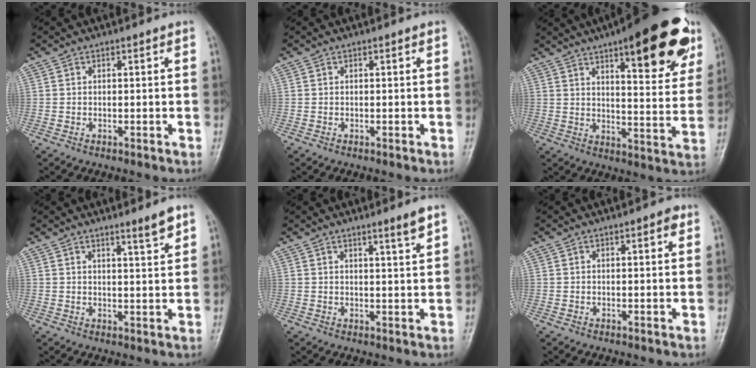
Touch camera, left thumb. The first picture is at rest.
{"total": 0.0}
{"total": 21.7, "force": [12.1, 6.8, 16.7], "torque": [-0.186, -0.039, 0.165]}
{"total": 3.7, "force": [2.7, 0.1, 2.5], "torque": [-0.034, -0.025, 0.042]}
{"total": 3.1, "force": [2.1, -0.4, 2.2], "torque": [-0.035, -0.017, 0.036]}
{"total": 1.8, "force": [0.8, 0.6, 1.5], "torque": [-0.017, 0.000, 0.008]}